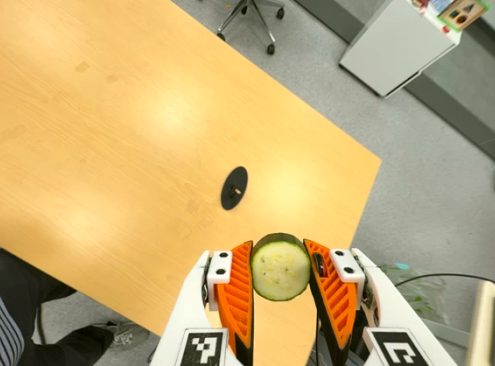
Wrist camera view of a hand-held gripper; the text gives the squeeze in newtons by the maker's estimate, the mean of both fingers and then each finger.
{"total": 10.5, "left": 9.9, "right": 11.1}